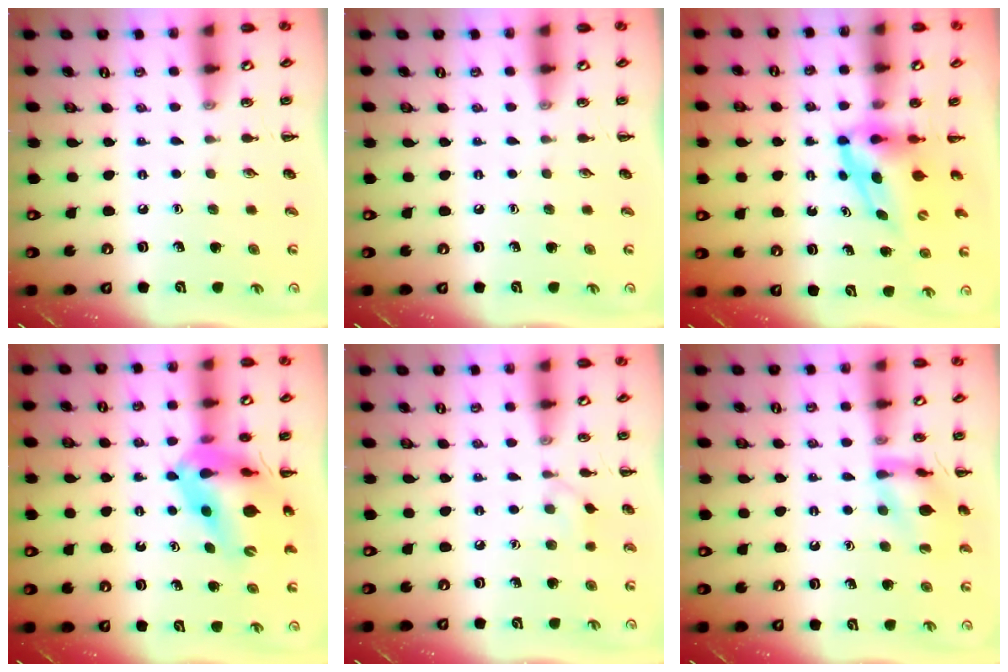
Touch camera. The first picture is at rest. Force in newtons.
{"total": 0.0}
{"total": 5.3, "press": 5.3, "slide": 0.7}
{"total": 12.9, "press": 12.3, "slide": 4.0}
{"total": 5.0, "press": 4.6, "slide": 1.8}
{"total": 12.8, "press": 12.8, "slide": 0.9}